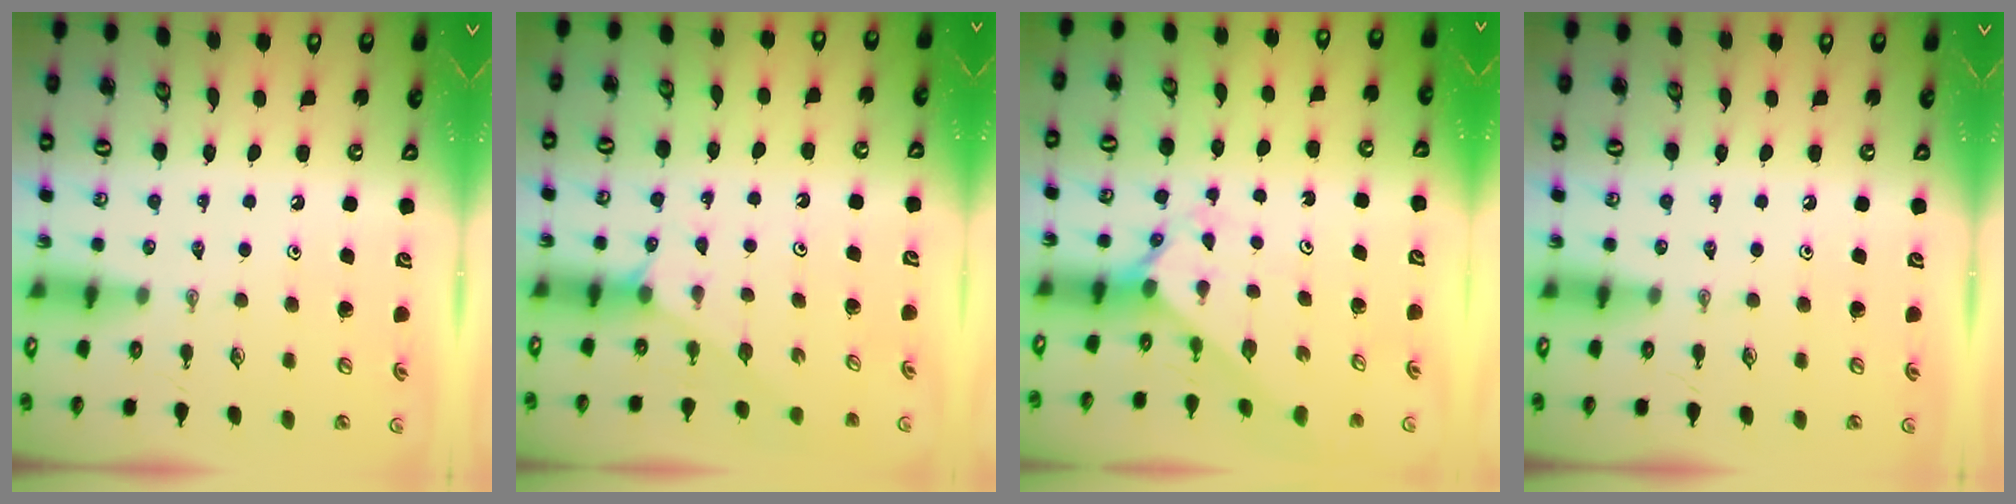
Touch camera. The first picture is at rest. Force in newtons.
{"total": 2.3, "press": 2.3, "slide": 0.4}
{"total": 2.0, "press": 2.0, "slide": 0.2}
{"total": 0.0}